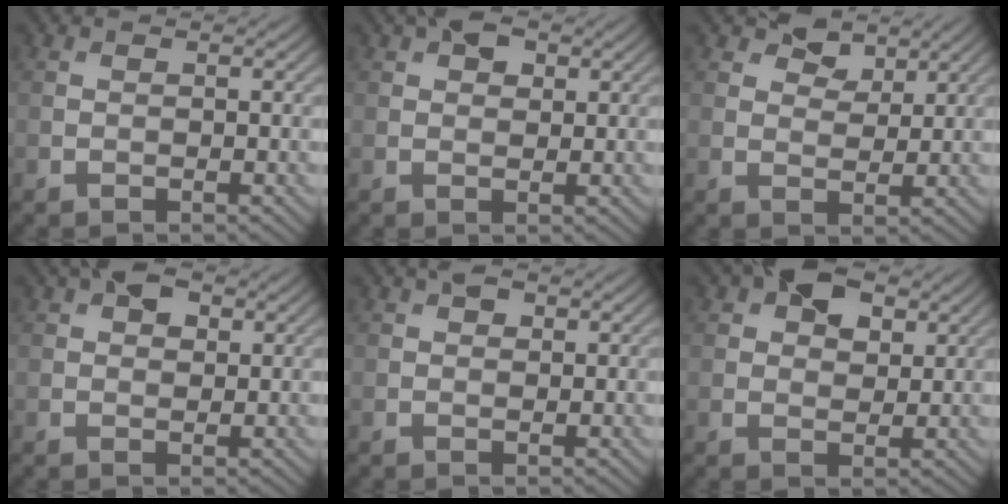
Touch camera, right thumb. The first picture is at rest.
{"total": 3.1, "force": [1.6, 1.9, 1.9], "torque": [-0.031, 0.005, 0.024]}
{"total": 4.3, "force": [2.9, 2.5, 1.9], "torque": [-0.034, 0.000, 0.050]}
{"total": 3.5, "force": [1.8, 2.1, 2.2], "torque": [-0.037, 0.007, 0.026]}
{"total": 1.6, "force": [0.9, 1.0, 0.9], "torque": [-0.014, 0.004, 0.014]}
{"total": 6.5, "force": [3.3, 3.9, 3.9], "torque": [-0.062, 0.006, 0.052]}